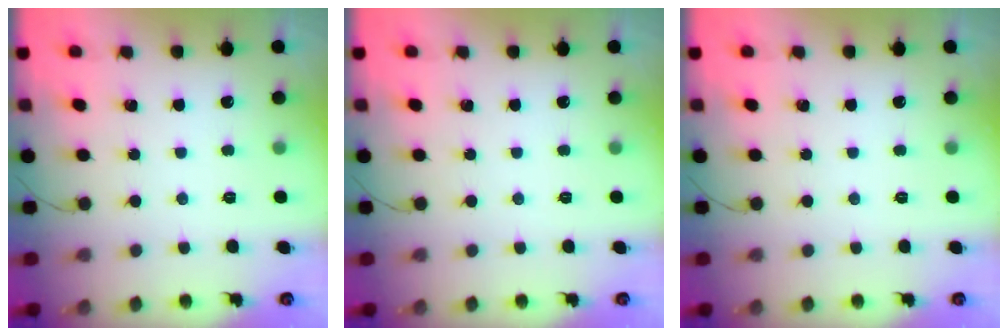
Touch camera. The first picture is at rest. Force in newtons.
{"total": 0.0}
{"total": 0.0}